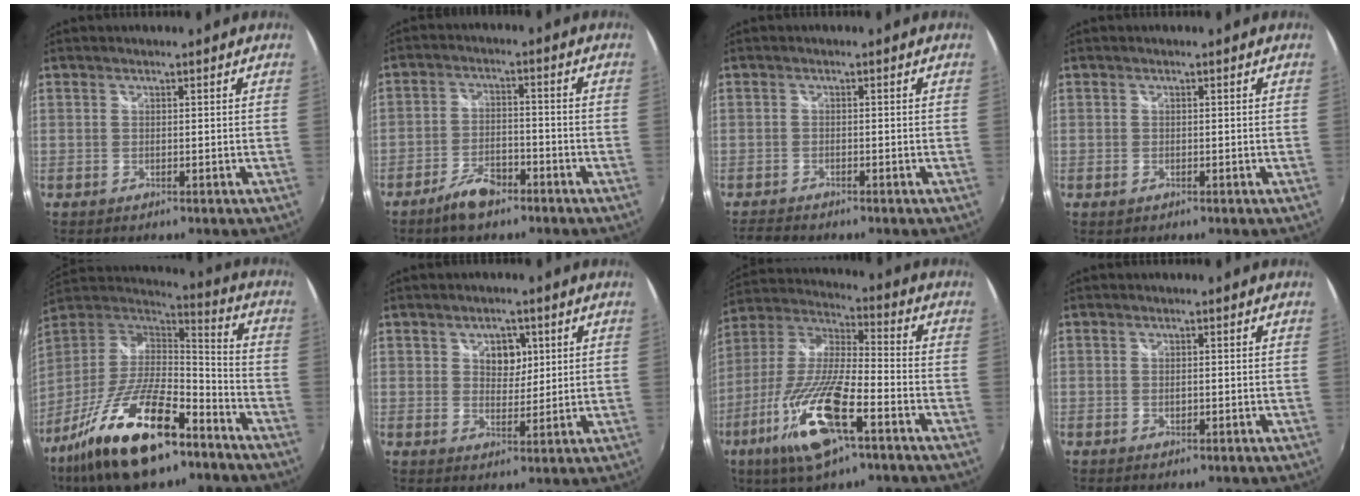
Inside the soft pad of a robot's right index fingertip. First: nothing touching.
{"total": 7.0, "force": [-5.0, 2.9, 3.9], "torque": [-0.093, -0.001, -0.088]}
{"total": 3.0, "force": [-2.7, 0.7, 1.2], "torque": [-0.032, -0.013, -0.052]}
{"total": 0.9, "force": [-0.4, 0.7, 0.4], "torque": [-0.008, -0.004, -0.009]}
{"total": 24.0, "force": [-14.4, 8.4, 17.2], "torque": [-0.336, -0.029, -0.254]}
{"total": 4.9, "force": [1.8, 3.5, 3.0], "torque": [-0.040, 0.005, 0.029]}
{"total": 19.3, "force": [-9.2, 4.8, 16.3], "torque": [-0.337, -0.038, -0.178]}
{"total": 1.1, "force": [-0.2, 0.6, 0.8], "torque": [-0.016, -0.001, -0.003]}